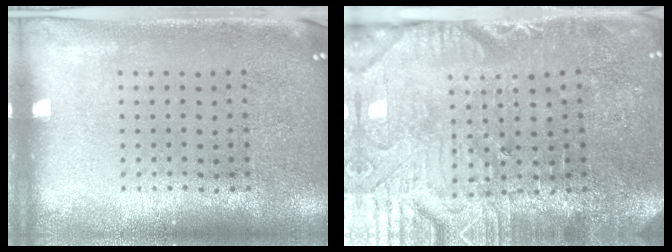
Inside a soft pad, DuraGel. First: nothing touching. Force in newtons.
{"total": 4.0, "press": 3.9, "slide": 0.8}